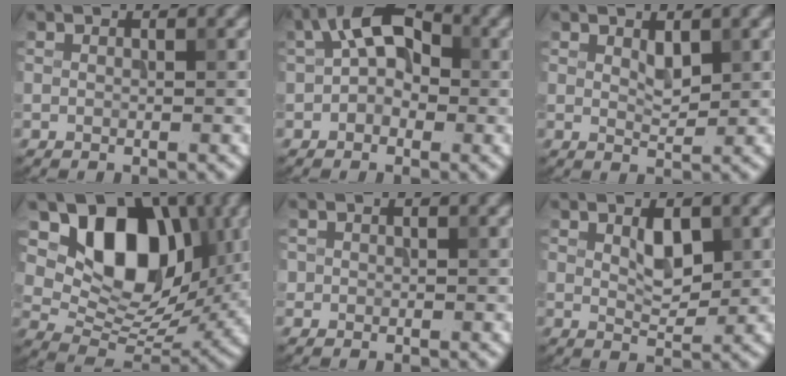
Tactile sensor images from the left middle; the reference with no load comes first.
{"total": 5.8, "force": [0.6, 3.8, 4.4], "torque": [-0.060, 0.022, -0.008]}
{"total": 1.6, "force": [0.8, 0.8, 1.1], "torque": [-0.019, -0.004, 0.018]}
{"total": 10.4, "force": [3.7, 7.0, 6.8], "torque": [-0.097, -0.015, 0.060]}
{"total": 0.6, "force": [0.0, 0.6, 0.0], "torque": [0.007, -0.002, -0.001]}
{"total": 2.7, "force": [0.9, 1.3, 2.2], "torque": [-0.036, -0.002, 0.018]}